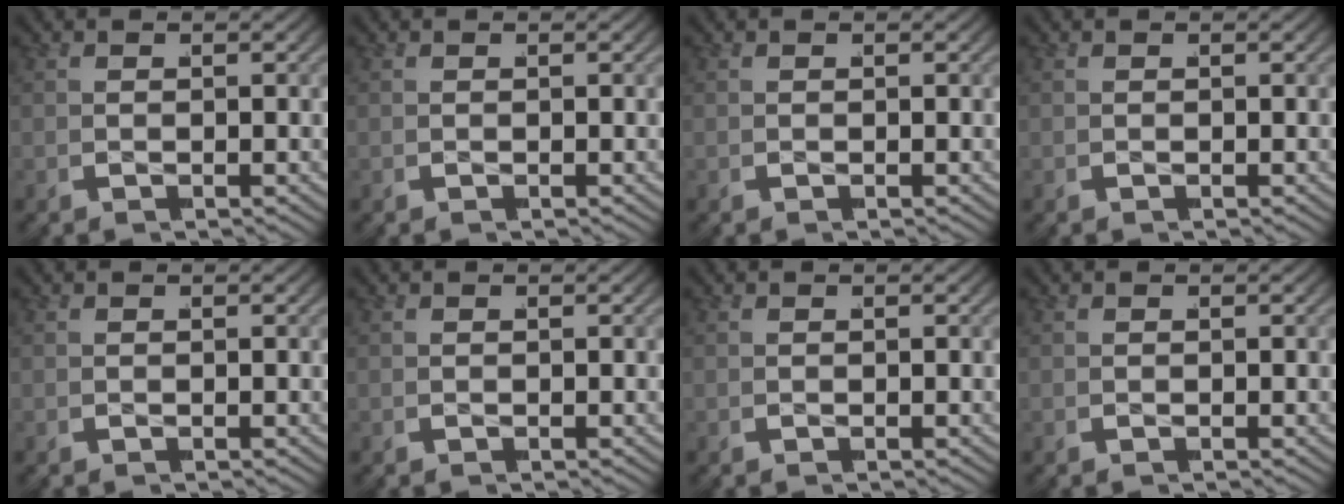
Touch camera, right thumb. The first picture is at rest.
{"total": 0.0}
{"total": 0.0}
{"total": 0.0}
{"total": 0.0}
{"total": 0.0}
{"total": 0.0}
{"total": 0.0}